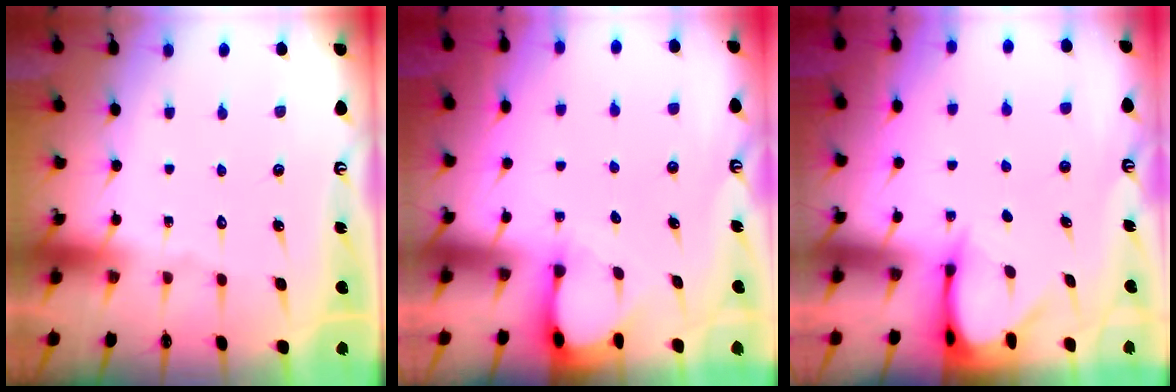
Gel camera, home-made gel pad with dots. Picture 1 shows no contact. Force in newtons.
{"total": 3.8, "press": 3.8, "slide": 0.2}
{"total": 3.7, "press": 3.6, "slide": 0.2}